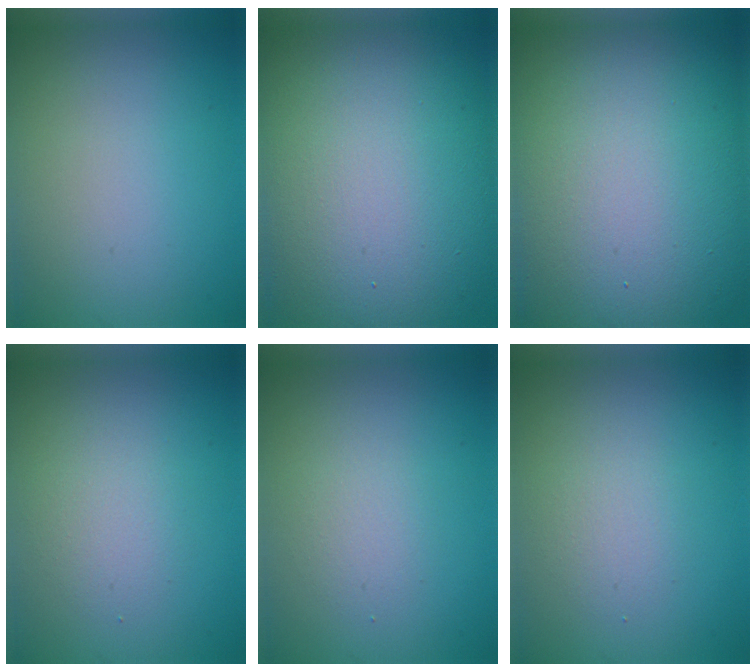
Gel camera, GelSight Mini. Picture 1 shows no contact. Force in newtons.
{"total": 16.3, "press": 16.3, "slide": 1.1}
{"total": 20.4, "press": 20.4, "slide": 1.1}
{"total": 2.1, "press": 2.1, "slide": 0.0}
{"total": 1.7, "press": 1.7, "slide": 0.1}
{"total": 1.8, "press": 1.8, "slide": 0.1}